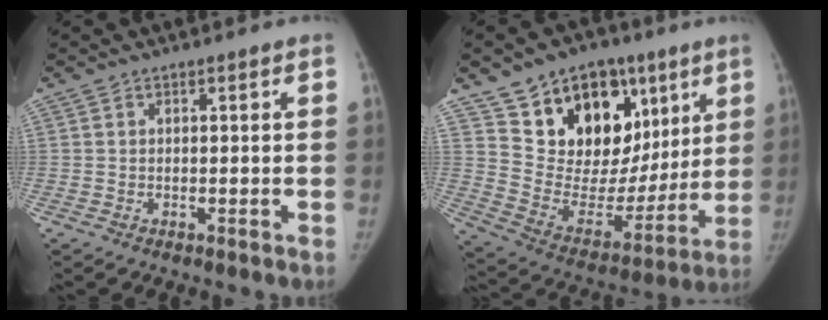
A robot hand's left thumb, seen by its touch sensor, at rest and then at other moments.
{"total": 23.5, "force": [11.5, 15.7, 13.3], "torque": [-0.146, -0.017, 0.200]}